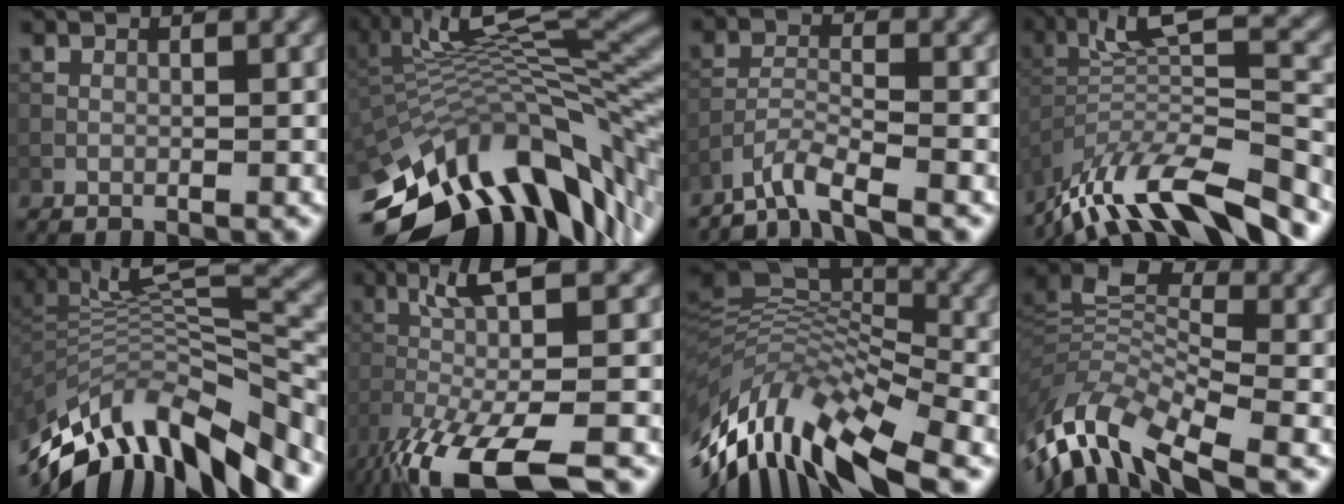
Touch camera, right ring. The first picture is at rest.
{"total": 15.9, "force": [-4.4, 6.6, 13.8], "torque": [-0.234, 0.016, -0.075]}
{"total": 3.2, "force": [-2.7, 0.3, 1.6], "torque": [-0.035, 0.001, -0.061]}
{"total": 12.0, "force": [-7.7, 3.2, 8.6], "torque": [-0.168, 0.032, -0.130]}
{"total": 12.0, "force": [-5.9, 4.8, 9.3], "torque": [-0.178, 0.023, -0.100]}
{"total": 11.5, "force": [-5.4, 2.5, 9.8], "torque": [-0.189, -0.004, -0.097]}
{"total": 13.6, "force": [-5.9, 5.9, 10.7], "torque": [-0.223, 0.013, -0.114]}
{"total": 11.0, "force": [-5.2, 4.8, 8.4], "torque": [-0.183, 0.013, -0.111]}